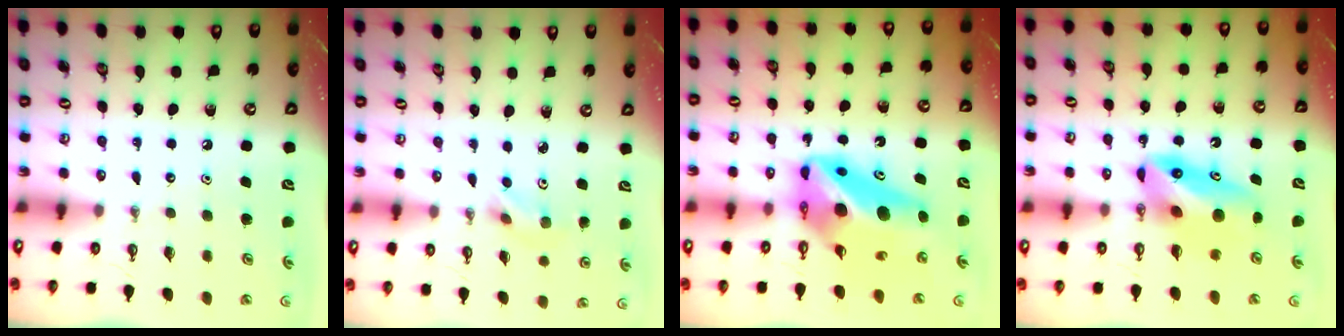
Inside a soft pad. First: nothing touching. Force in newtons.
{"total": 3.3, "press": 3.2, "slide": 1.1}
{"total": 15.8, "press": 15.7, "slide": 1.1}
{"total": 9.7, "press": 9.6, "slide": 1.4}